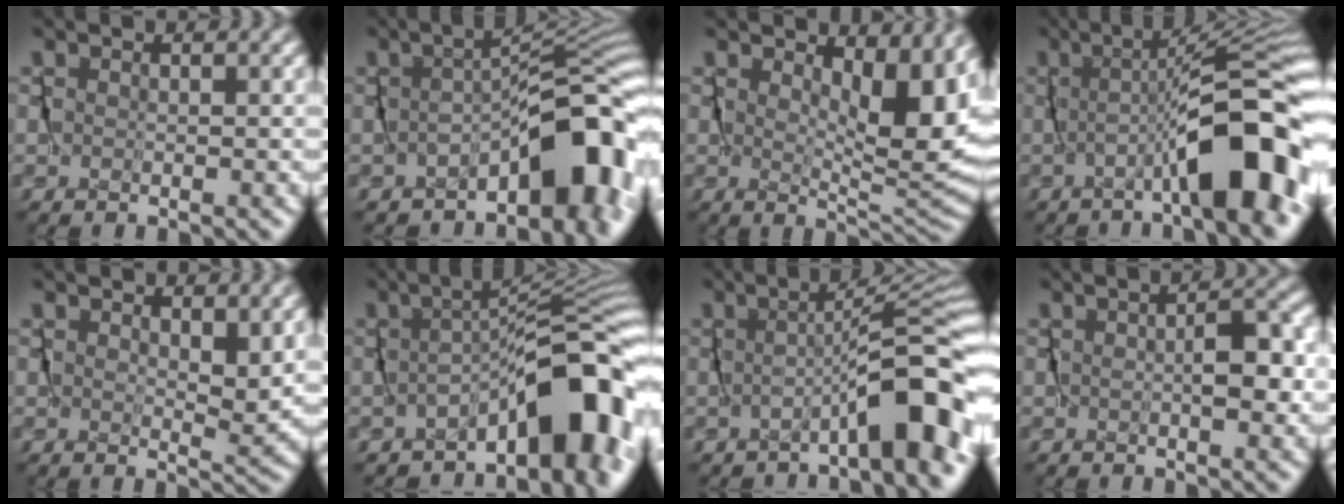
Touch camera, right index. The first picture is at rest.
{"total": 6.5, "force": [-3.5, 2.3, 5.0], "torque": [-0.055, 0.001, -0.054]}
{"total": 6.8, "force": [2.8, 1.9, 5.9], "torque": [-0.063, -0.005, 0.048]}
{"total": 6.7, "force": [-3.0, -0.4, 6.0], "torque": [-0.055, 0.021, -0.048]}
{"total": 2.4, "force": [1.6, 0.5, 1.7], "torque": [-0.037, -0.018, 0.035]}
{"total": 6.8, "force": [-3.7, 1.7, 5.5], "torque": [-0.059, -0.003, -0.055]}
{"total": 5.2, "force": [-3.0, -0.2, 4.2], "torque": [-0.029, 0.016, -0.048]}
{"total": 2.6, "force": [-0.4, 1.2, 2.2], "torque": [-0.019, 0.009, -0.012]}